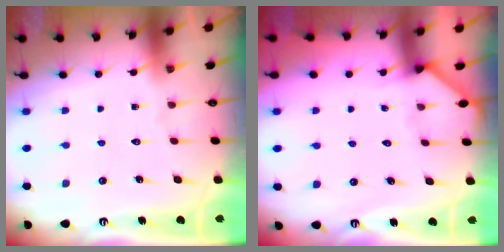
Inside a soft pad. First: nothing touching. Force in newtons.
{"total": 2.2, "press": 2.2, "slide": 0.3}